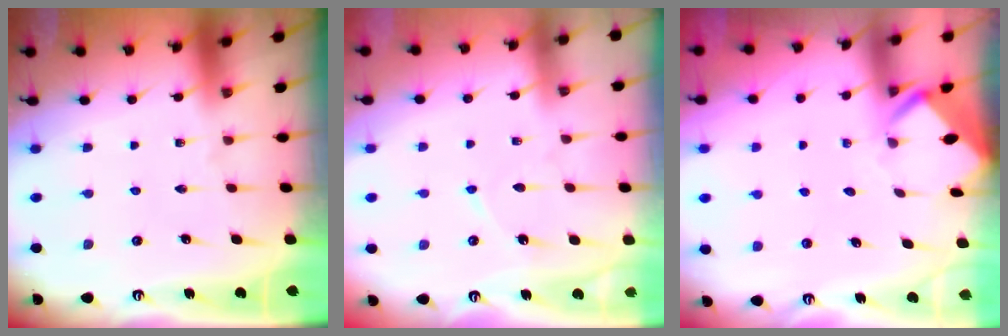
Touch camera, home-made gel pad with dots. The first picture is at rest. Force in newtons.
{"total": 4.7, "press": 4.7, "slide": 0.4}
{"total": 3.0, "press": 3.0, "slide": 0.1}